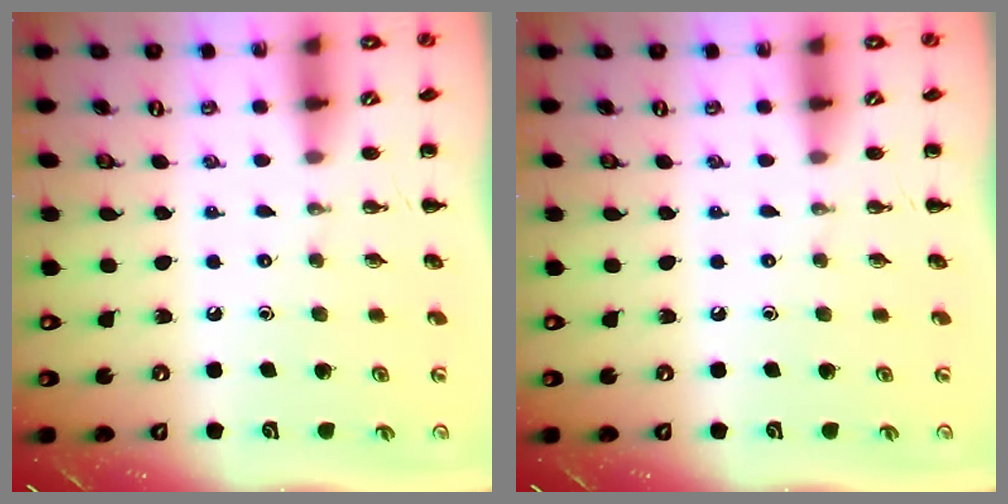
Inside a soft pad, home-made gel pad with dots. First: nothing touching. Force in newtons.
{"total": 0.0}